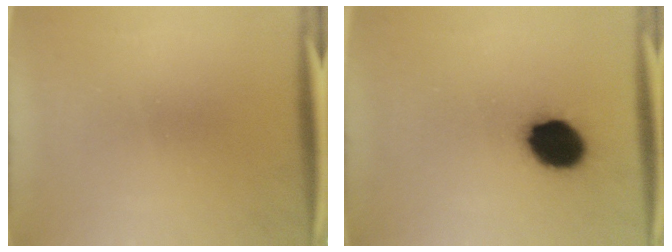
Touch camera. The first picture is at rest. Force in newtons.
{"total": 11.9}